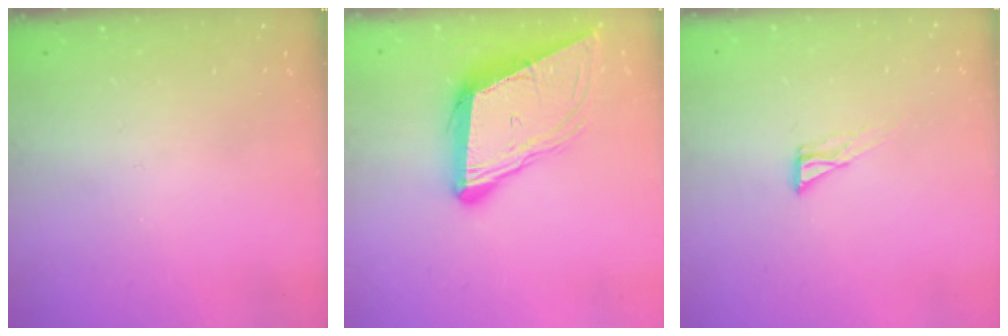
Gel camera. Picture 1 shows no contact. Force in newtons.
{"total": 12.0, "press": 11.5, "slide": 3.7}
{"total": 6.5, "press": 6.5, "slide": 0.4}